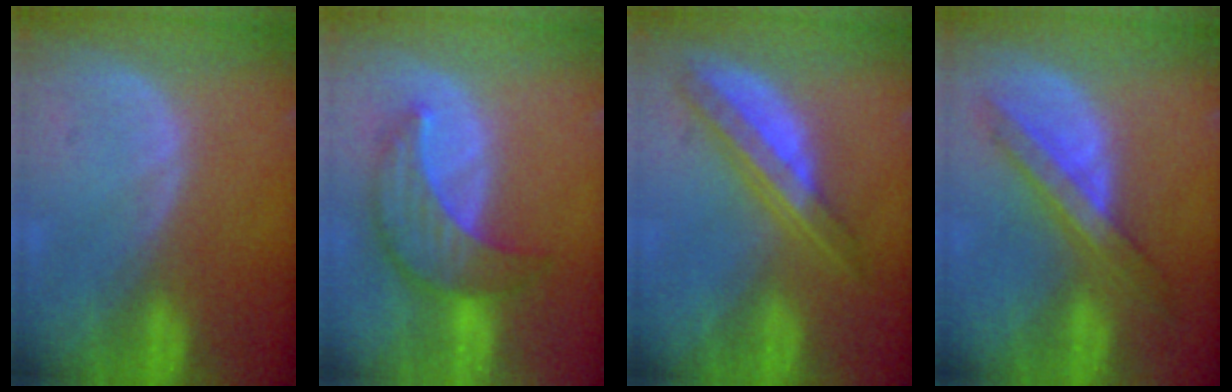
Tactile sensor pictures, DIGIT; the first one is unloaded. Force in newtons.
{"total": 7.8, "press": 7.5, "slide": 2.2}
{"total": 6.6, "press": 5.8, "slide": 3.2}
{"total": 6.2, "press": 6.1, "slide": 0.5}